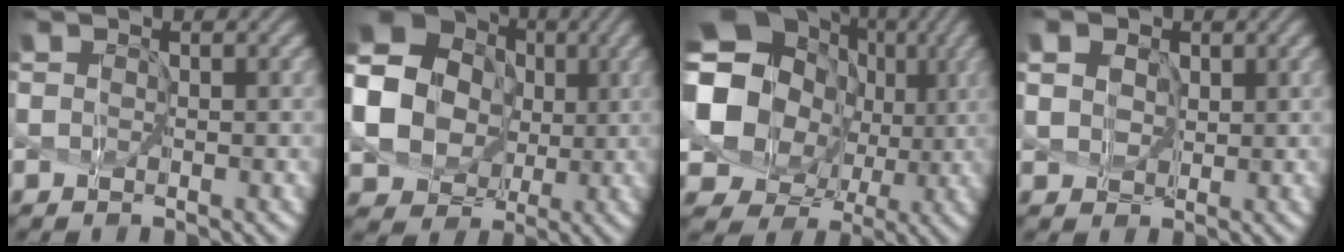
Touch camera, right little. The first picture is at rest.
{"total": 18.2, "force": [2.2, 16.6, 7.0], "torque": [-0.205, 0.021, 0.017]}
{"total": 12.1, "force": [1.0, 10.1, 6.6], "torque": [-0.138, -0.016, 0.020]}
{"total": 7.0, "force": [3.2, 5.0, 3.6], "torque": [-0.076, 0.024, 0.039]}